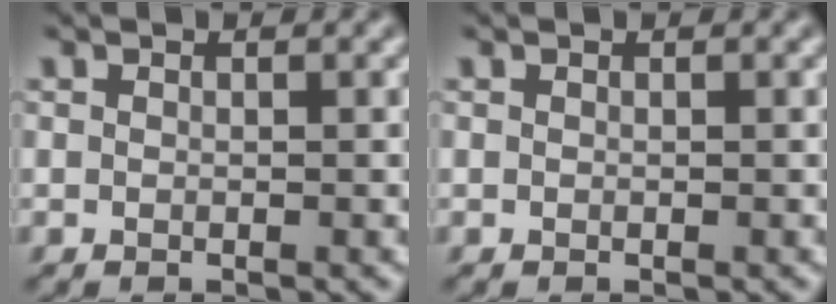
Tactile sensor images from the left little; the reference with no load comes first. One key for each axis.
{"total": 0.0}